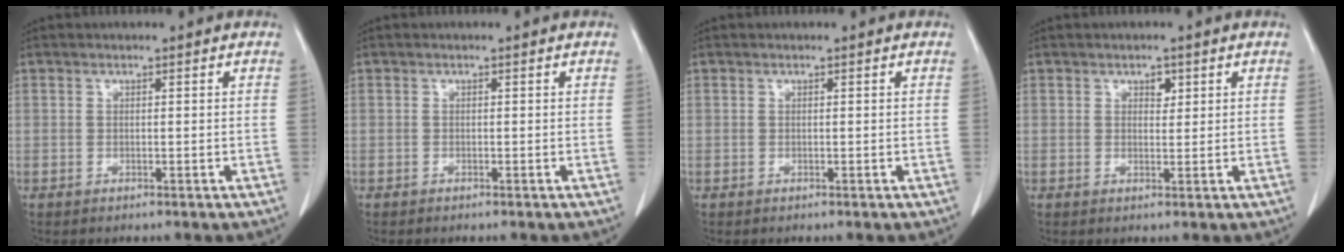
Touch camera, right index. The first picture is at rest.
{"total": 0.0}
{"total": 0.0}
{"total": 1.6, "force": [0.8, 1.0, 0.9], "torque": [-0.009, -0.002, 0.011]}